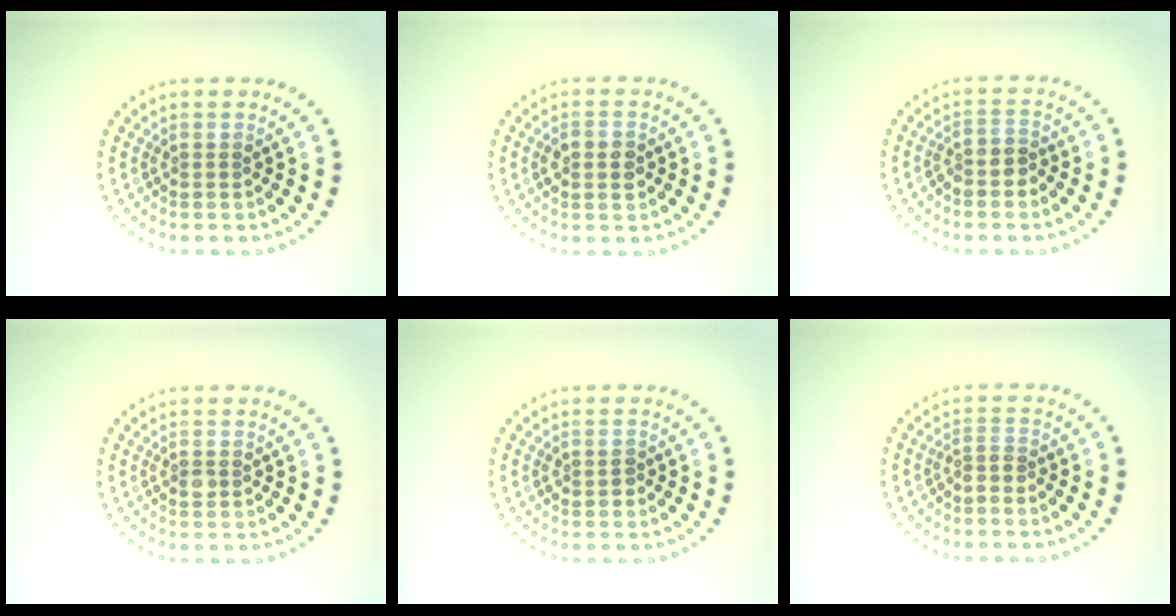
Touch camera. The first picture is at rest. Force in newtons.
{"total": 2.8, "press": 2.8, "slide": 0.2}
{"total": 2.0, "press": 1.7, "slide": 1.1}
{"total": 0.9, "press": 0.9, "slide": 0.2}
{"total": 1.1, "press": 1.1, "slide": 0.1}
{"total": 1.0, "press": 0.6, "slide": 0.8}